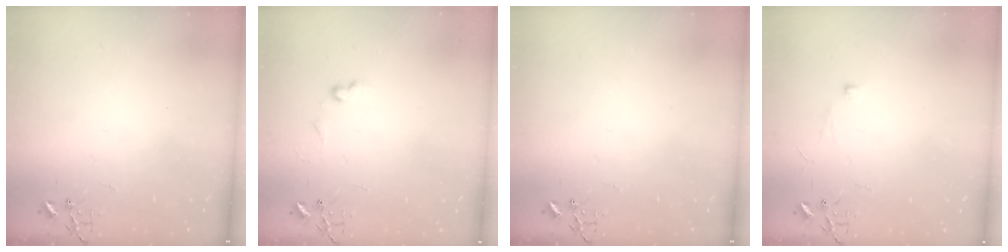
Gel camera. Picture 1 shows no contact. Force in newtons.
{"total": 6.6, "press": 6.5, "slide": 0.9}
{"total": 0.0}
{"total": 5.1, "press": 5.0, "slide": 0.6}